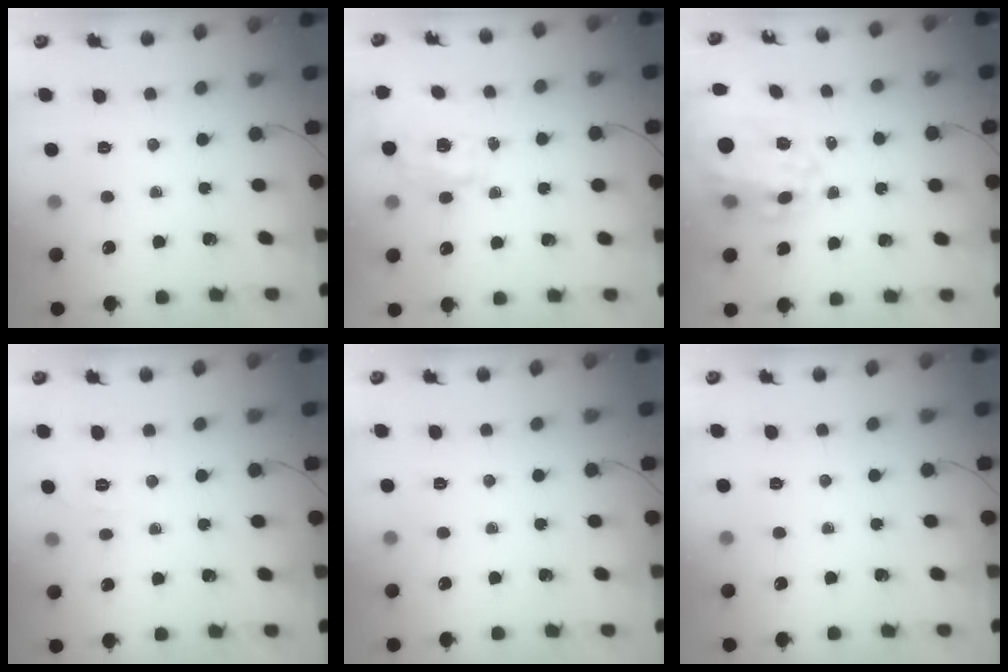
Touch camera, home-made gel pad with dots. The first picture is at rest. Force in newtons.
{"total": 1.2, "press": 1.0, "slide": 0.7}
{"total": 18.9, "press": 18.4, "slide": 4.3}
{"total": 1.8, "press": 0.0, "slide": 1.8}
{"total": 0.0}
{"total": 0.0}